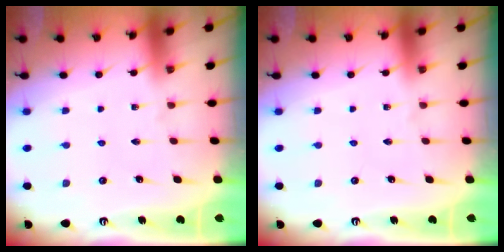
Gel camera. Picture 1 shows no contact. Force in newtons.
{"total": 0.0}